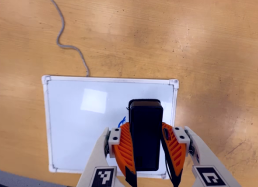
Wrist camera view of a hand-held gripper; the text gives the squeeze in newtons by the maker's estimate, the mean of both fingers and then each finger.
{"total": 6.4, "left": 5.2, "right": 7.6}